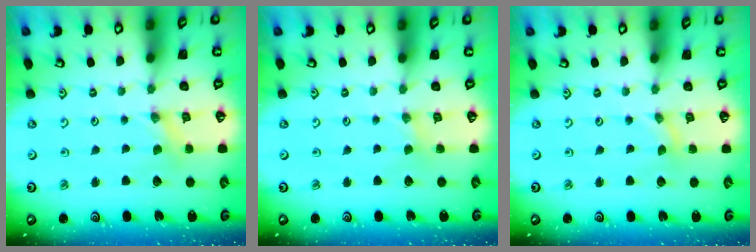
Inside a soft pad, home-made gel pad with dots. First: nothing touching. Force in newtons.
{"total": 1.1, "press": 1.1, "slide": 0.2}
{"total": 0.0}